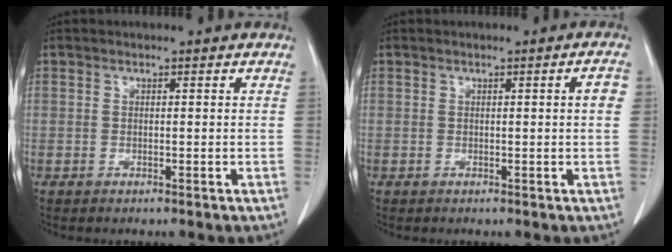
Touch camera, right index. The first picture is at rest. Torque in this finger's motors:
{"motor_torque": [0.17, -0.01, 0.01, 0.00]}